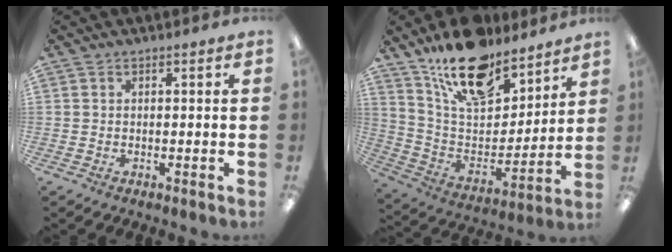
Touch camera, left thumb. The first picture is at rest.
{"total": 19.2, "force": [14.3, 9.0, 9.0], "torque": [-0.160, -0.088, 0.255]}